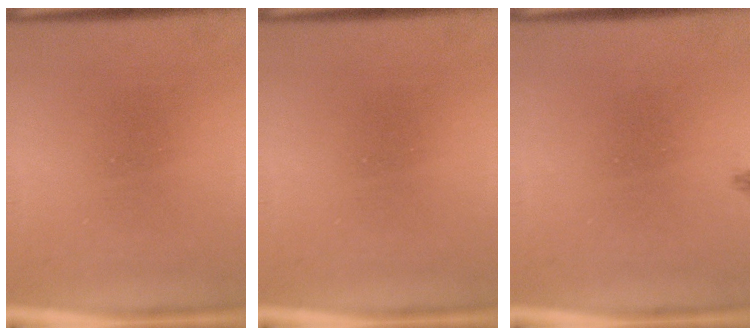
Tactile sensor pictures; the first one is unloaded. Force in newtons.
{"total": 0.0}
{"total": 0.9}